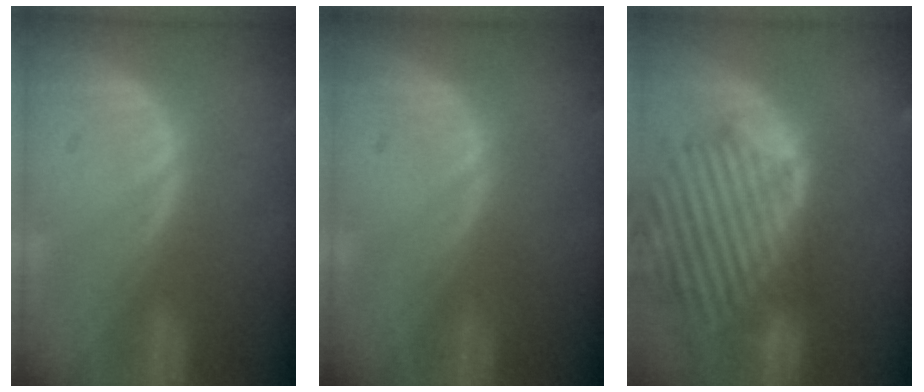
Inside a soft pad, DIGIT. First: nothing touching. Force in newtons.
{"total": 0.0}
{"total": 14.0, "press": 11.9, "slide": 7.4}